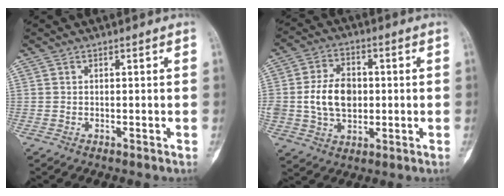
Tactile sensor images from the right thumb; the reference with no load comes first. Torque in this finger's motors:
{"motor_torque": [0.30, 0.55, 0.93, -0.01, 0.27]}